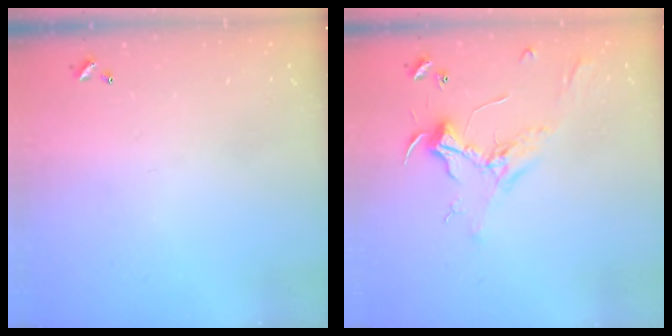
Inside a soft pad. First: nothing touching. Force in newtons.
{"total": 2.3, "press": 2.2, "slide": 0.7}